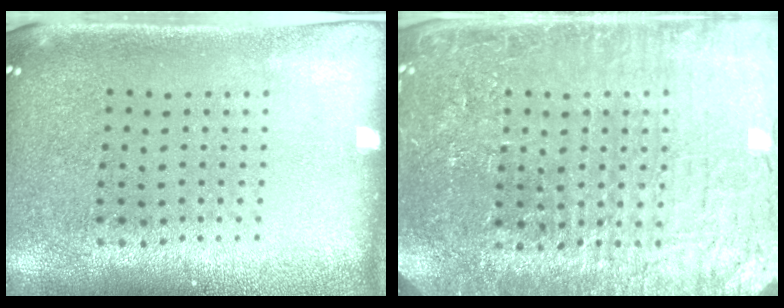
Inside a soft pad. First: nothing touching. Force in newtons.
{"total": 4.3, "press": 4.1, "slide": 1.3}